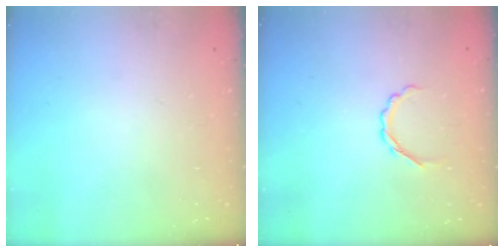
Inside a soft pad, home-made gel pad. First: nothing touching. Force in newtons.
{"total": 3.6, "press": 3.5, "slide": 0.9}